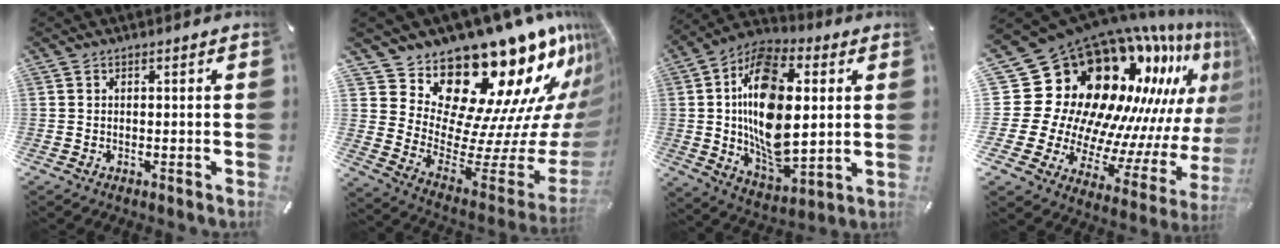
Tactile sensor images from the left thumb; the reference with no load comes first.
{"total": 21.7, "force": [16.7, 9.5, 10.0], "torque": [-0.099, -0.184, 0.311]}
{"total": 20.7, "force": [3.3, 12.3, 16.2], "torque": [-0.316, -0.013, 0.050]}
{"total": 32.1, "force": [16.0, 20.2, 19.1], "torque": [-0.280, -0.225, 0.359]}